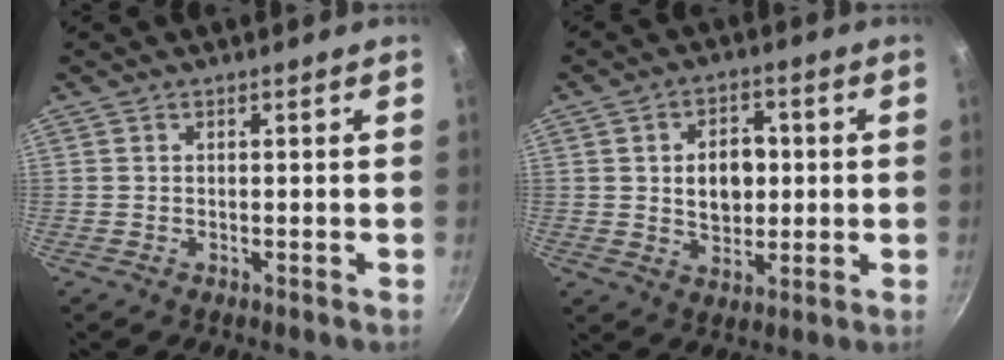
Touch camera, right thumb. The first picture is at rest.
{"total": 8.9, "force": [0.8, 6.3, 6.2], "torque": [-0.066, 0.003, 0.013]}